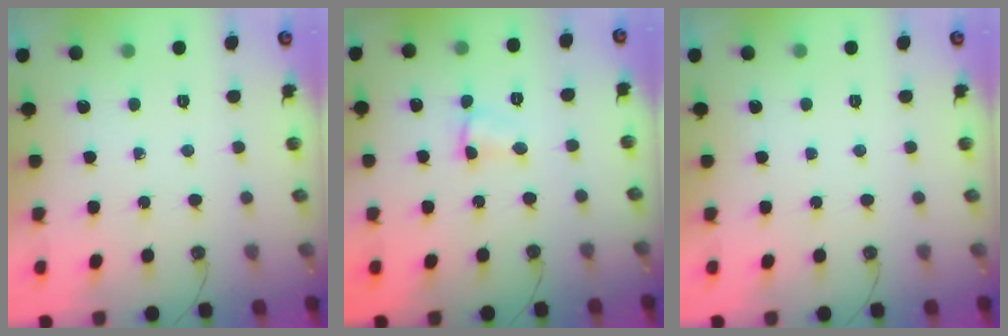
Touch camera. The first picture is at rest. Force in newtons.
{"total": 1.5, "press": 1.4, "slide": 0.5}
{"total": 0.0}